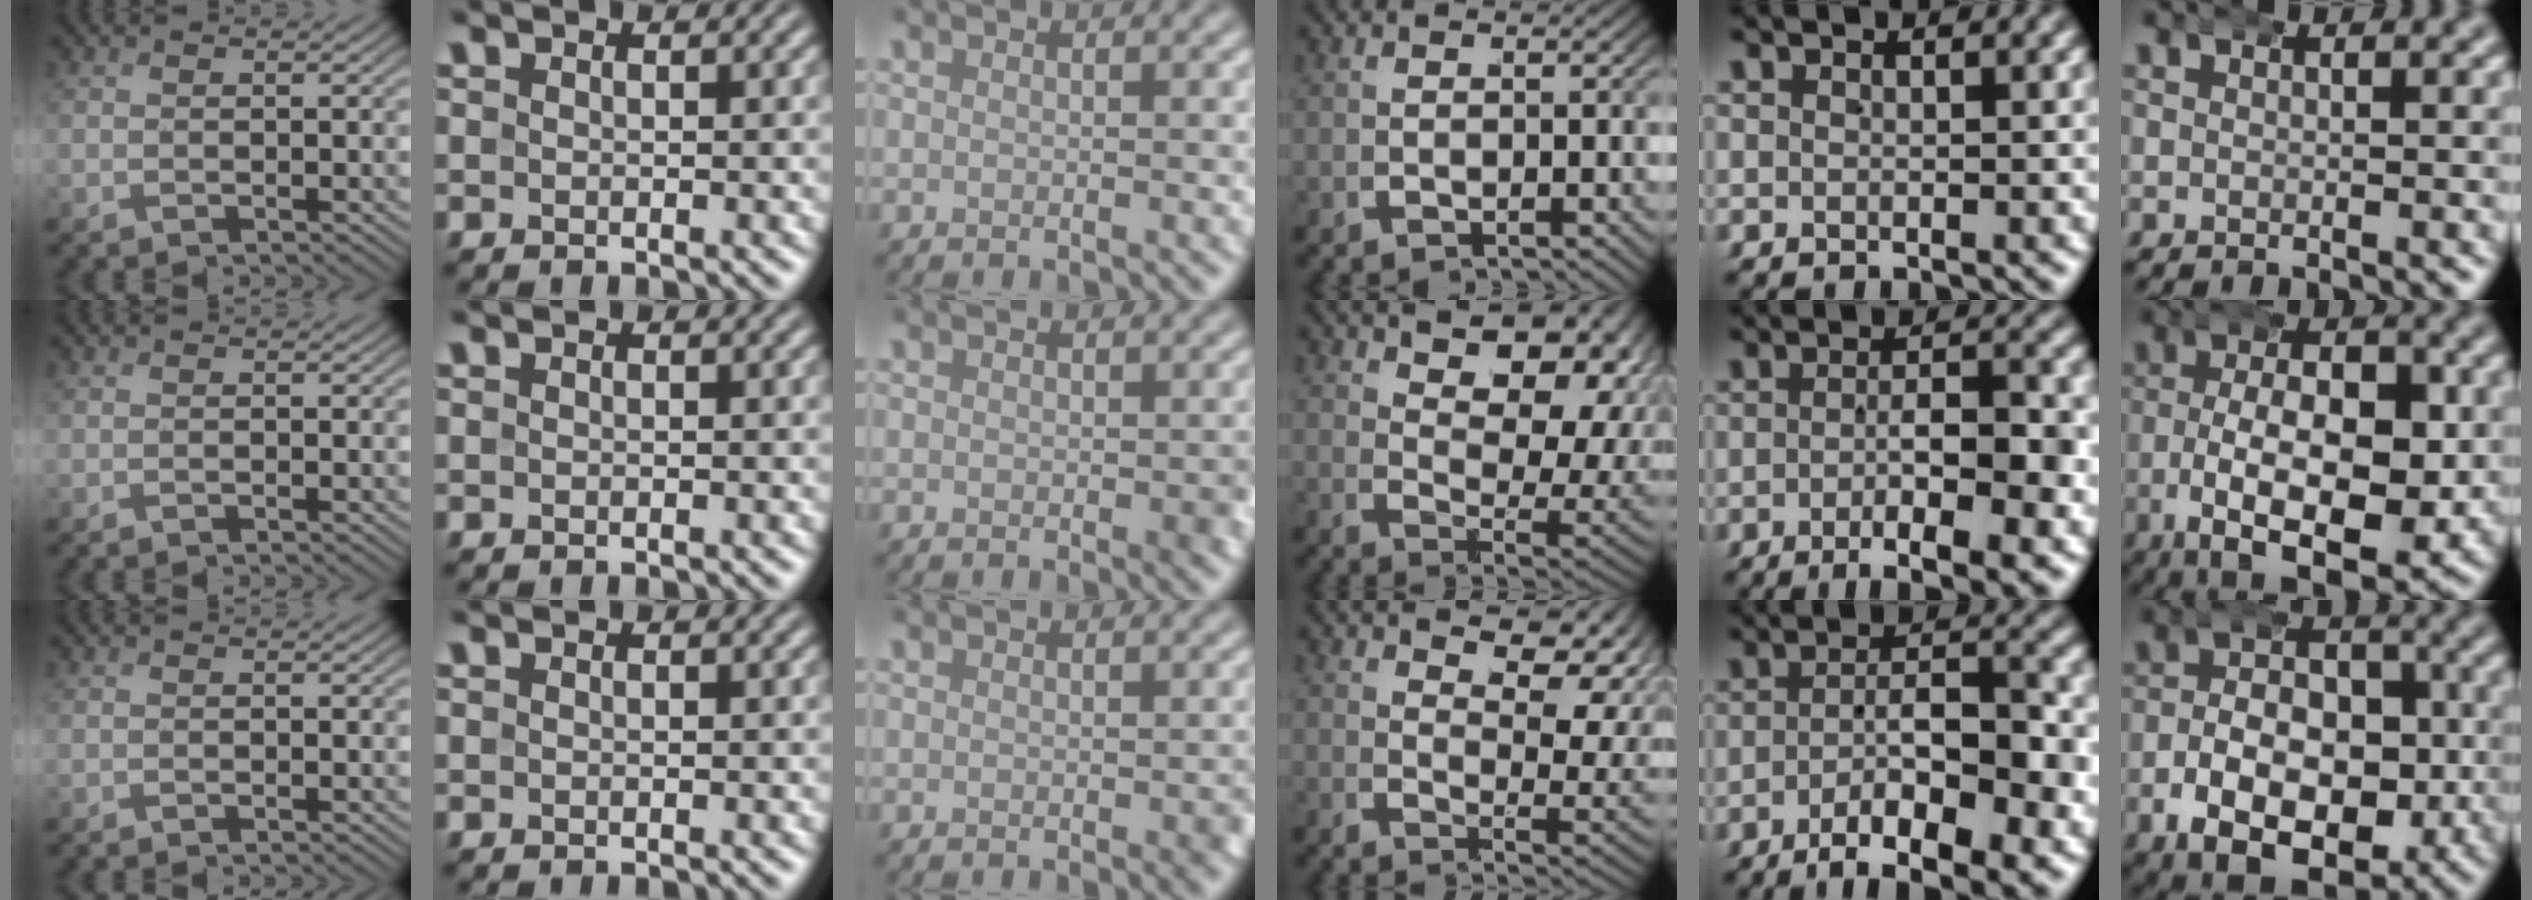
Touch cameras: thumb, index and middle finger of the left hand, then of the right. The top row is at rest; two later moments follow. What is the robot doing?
{"motion": "wrap", "object": "arm wrap"}